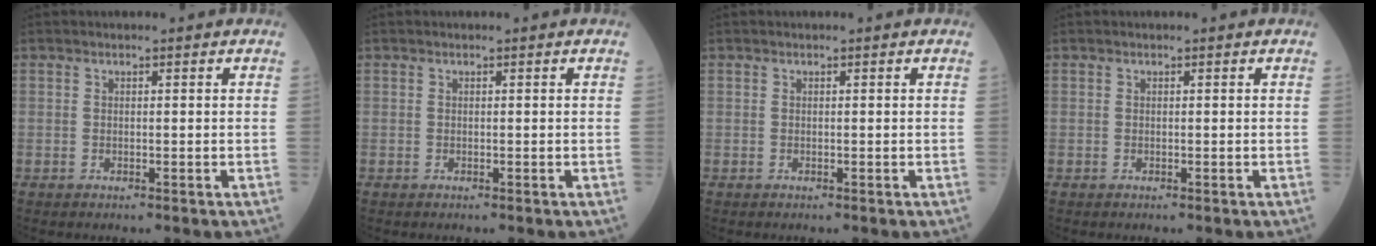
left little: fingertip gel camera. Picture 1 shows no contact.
{"total": 0.0}
{"total": 0.0}
{"total": 0.0}